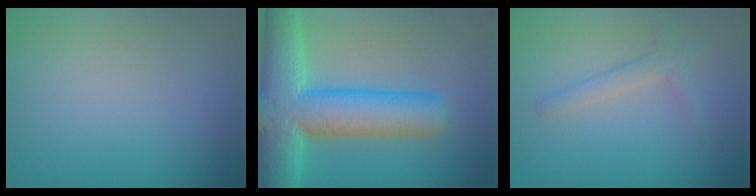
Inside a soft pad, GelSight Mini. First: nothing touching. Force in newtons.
{"total": 11.6, "press": 11.6, "slide": 0.6}
{"total": 1.7, "press": 1.7, "slide": 0.1}